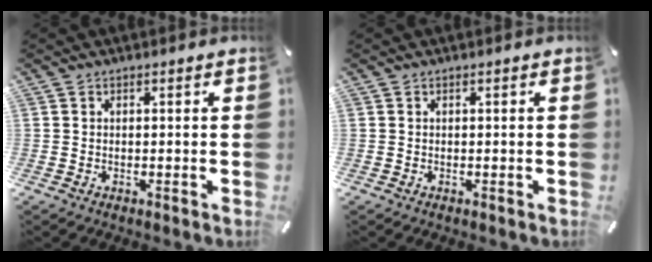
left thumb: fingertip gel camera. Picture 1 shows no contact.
{"total": 0.0}